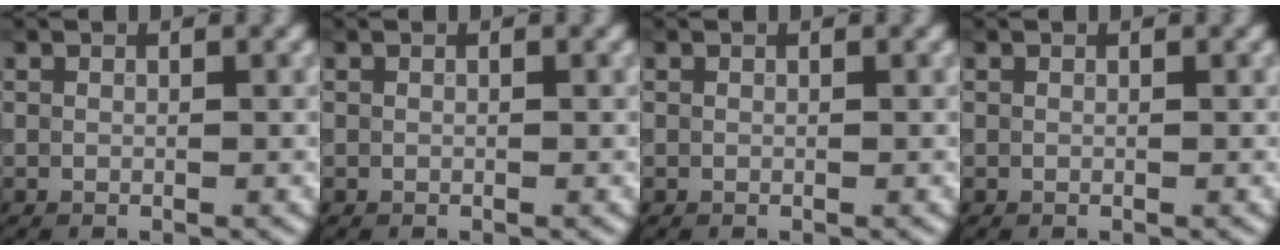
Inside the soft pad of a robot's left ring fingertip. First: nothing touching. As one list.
[{"total": 0.0}, {"total": 0.0}, {"total": 0.0}]